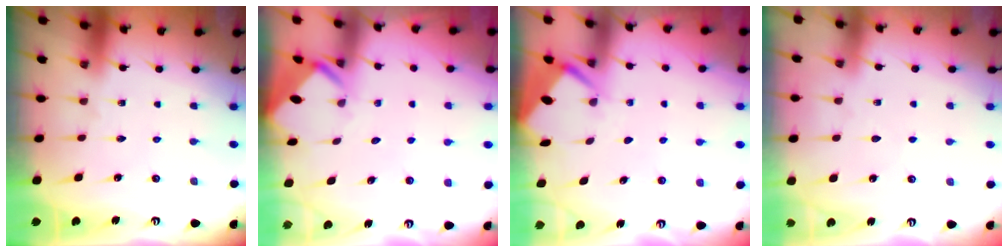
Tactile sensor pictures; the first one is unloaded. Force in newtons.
{"total": 3.6, "press": 3.5, "slide": 0.2}
{"total": 2.8, "press": 2.8, "slide": 0.4}
{"total": 3.0, "press": 2.9, "slide": 0.4}